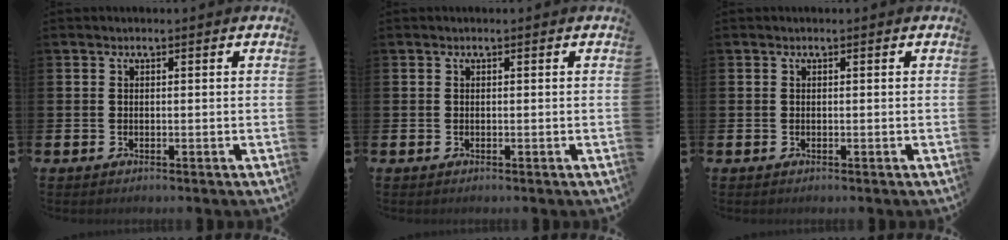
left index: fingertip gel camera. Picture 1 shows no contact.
{"total": 0.0}
{"total": 0.0}